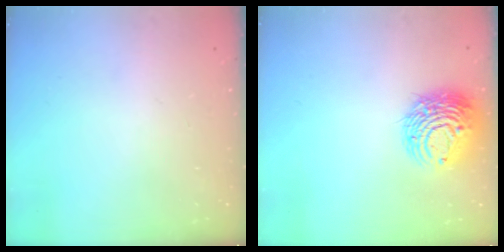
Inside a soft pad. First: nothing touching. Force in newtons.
{"total": 11.7, "press": 11.6, "slide": 1.3}